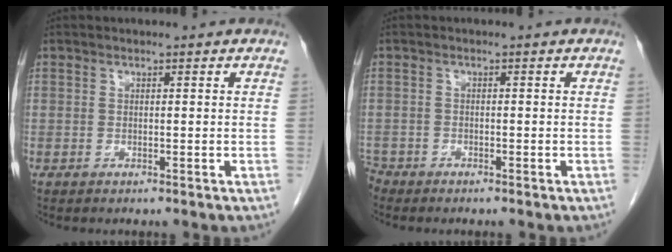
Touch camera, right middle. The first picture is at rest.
{"total": 2.1, "force": [-2.0, 0.8, 0.0], "torque": [0.001, -0.002, -0.036]}